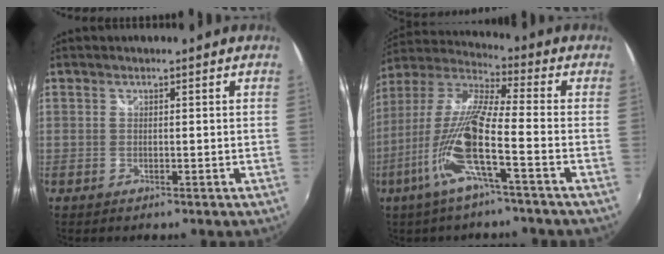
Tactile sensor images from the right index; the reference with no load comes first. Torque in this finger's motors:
{"motor_torque": [2.00, 0.14, 0.56, 0.19]}